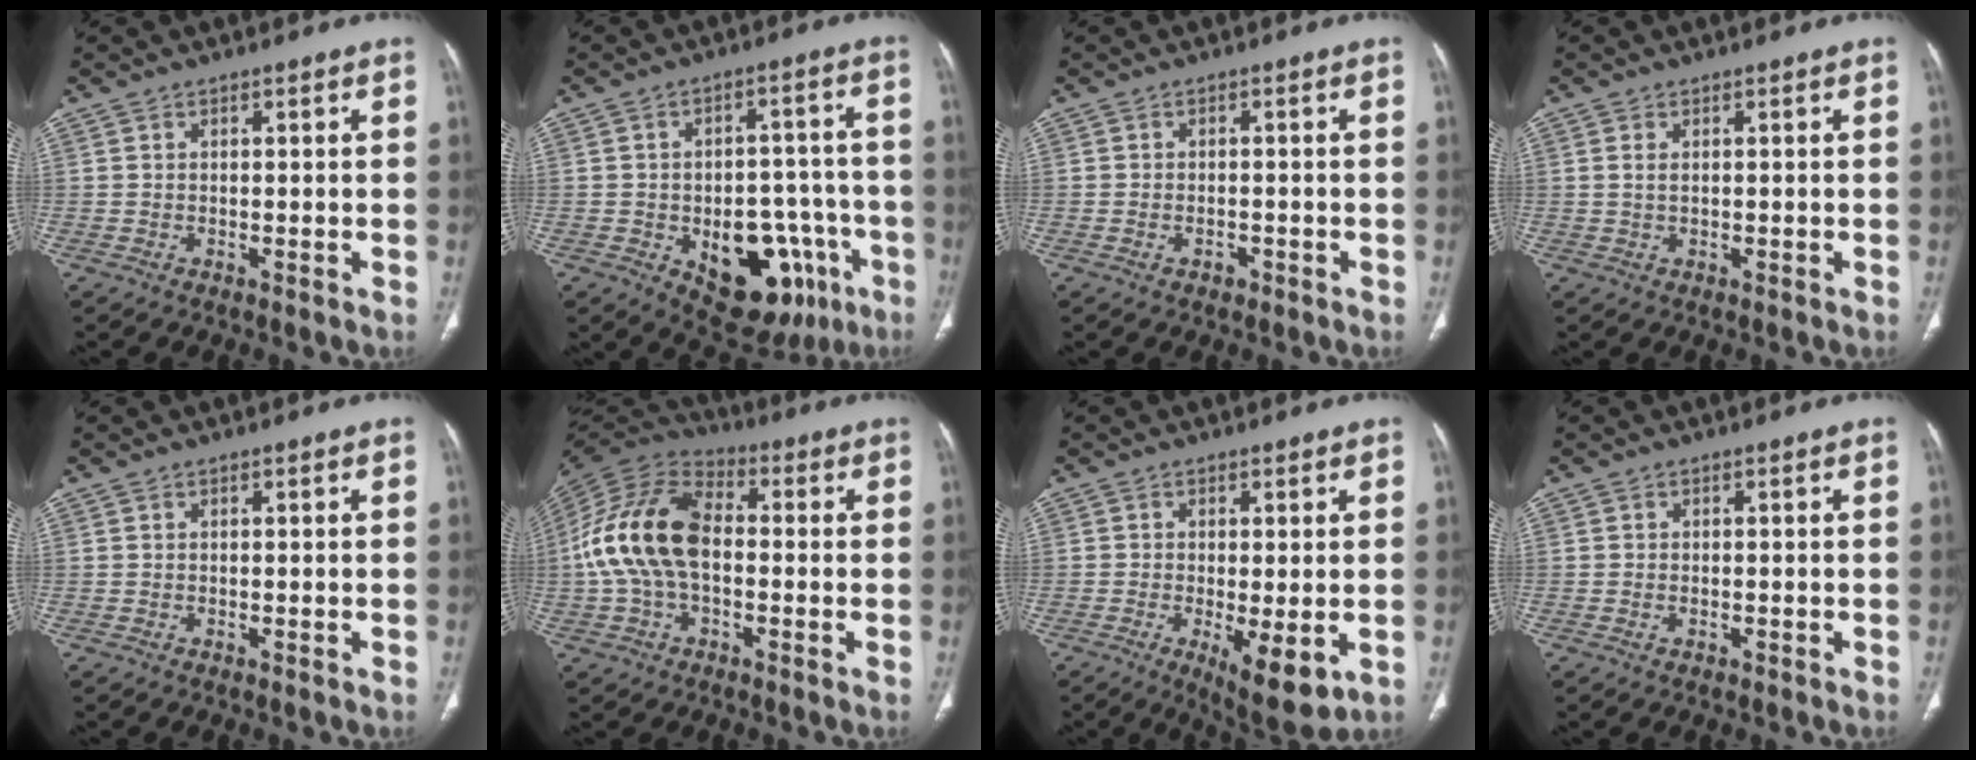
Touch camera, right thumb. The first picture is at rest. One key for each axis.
{"total": 17.9, "fx": -6.9, "fy": 10.6, "fz": 12.6, "tx": -0.130, "ty": 0.038, "tz": -0.077}
{"total": 1.6, "fx": -0.8, "fy": 1.0, "fz": 0.8, "tx": -0.015, "ty": 0.012, "tz": -0.008}
{"total": 1.3, "fx": 0.4, "fy": 0.7, "fz": 1.1, "tx": -0.028, "ty": 0.003, "tz": 0.013}
{"total": 0.0}
{"total": 16.5, "fx": -0.7, "fy": 10.2, "fz": 12.9, "tx": -0.255, "ty": 0.037, "tz": -0.021}
{"total": 8.9, "fx": -2.4, "fy": 3.1, "fz": 8.0, "tx": -0.121, "ty": -0.022, "tz": -0.031}
{"total": 0.7, "fx": -0.2, "fy": 0.4, "fz": 0.5, "tx": -0.013, "ty": 0.006, "tz": -0.001}